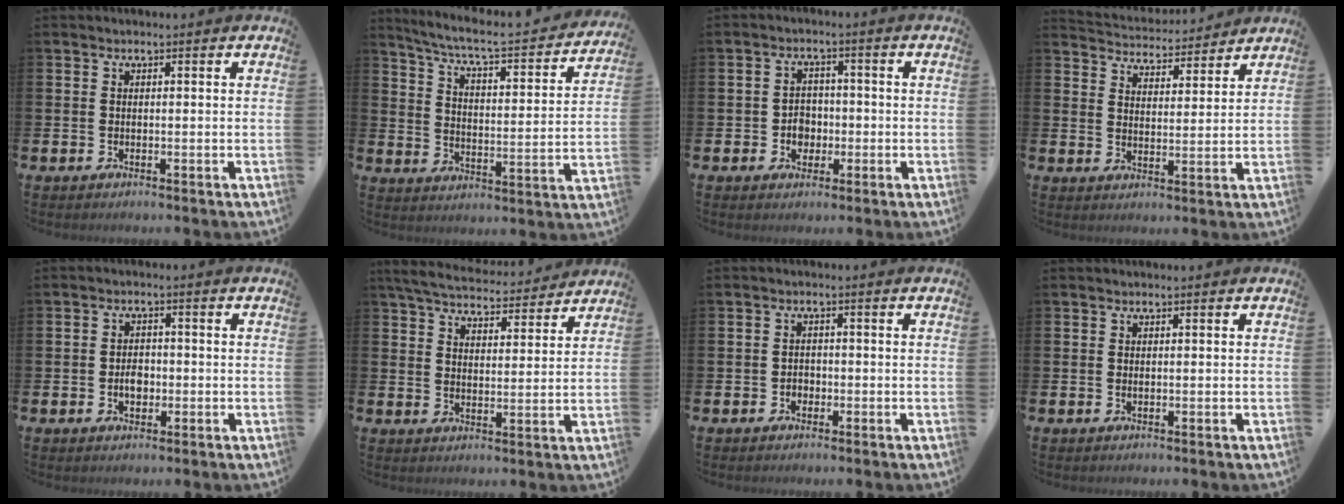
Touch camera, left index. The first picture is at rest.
{"total": 6.6, "force": [5.8, 1.0, 2.9], "torque": [-0.085, -0.045, 0.093]}
{"total": 3.2, "force": [-0.9, 2.8, 1.3], "torque": [-0.021, 0.001, -0.024]}
{"total": 4.5, "force": [4.4, 0.7, -0.2], "torque": [-0.009, -0.037, 0.075]}
{"total": 2.7, "force": [-0.6, 1.9, 1.8], "torque": [-0.015, -0.004, -0.017]}
{"total": 6.0, "force": [5.8, 1.1, 1.3], "torque": [-0.042, -0.039, 0.100]}
{"total": 1.4, "force": [-0.5, 1.2, 0.4], "torque": [-0.006, 0.003, -0.014]}
{"total": 0.0}